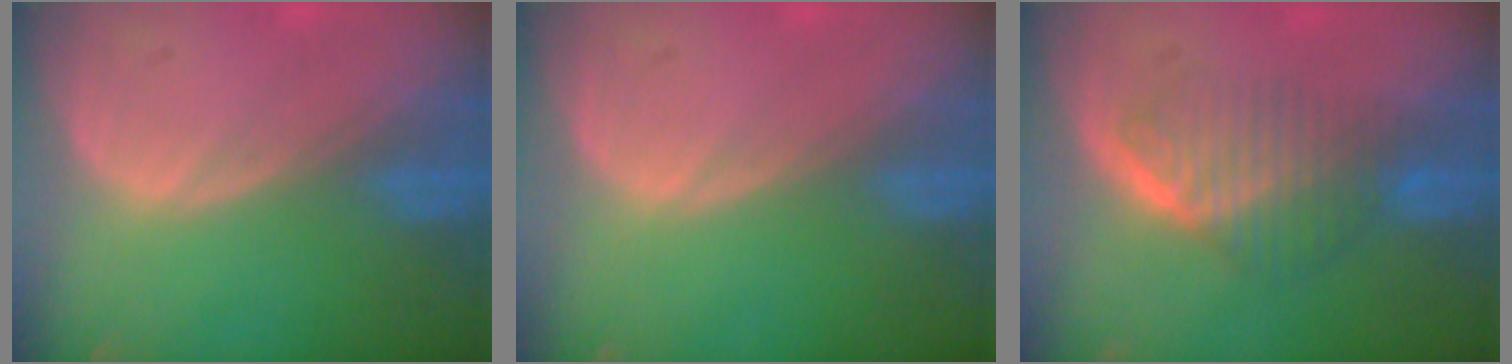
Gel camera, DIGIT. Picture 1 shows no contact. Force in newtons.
{"total": 0.0}
{"total": 6.4, "press": 5.9, "slide": 2.6}